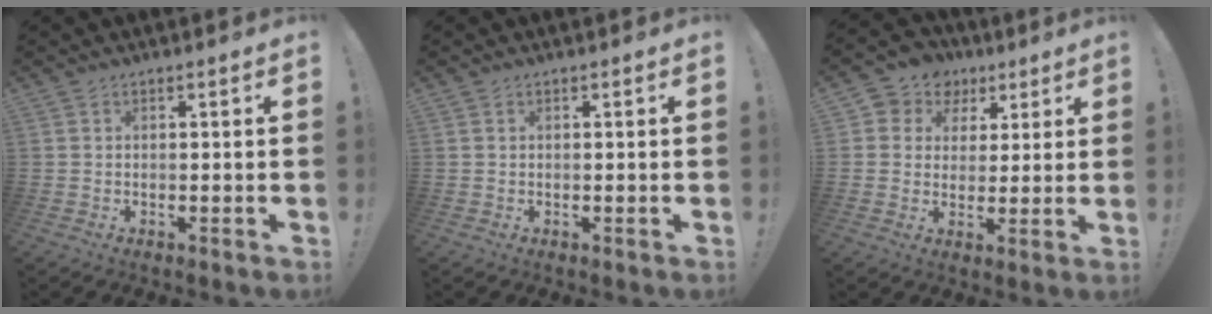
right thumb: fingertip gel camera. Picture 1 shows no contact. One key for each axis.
{"total": 0.0}
{"total": 8.1, "fx": 3.1, "fy": 7.2, "fz": 2.0, "tx": -0.031, "ty": -0.013, "tz": 0.064}